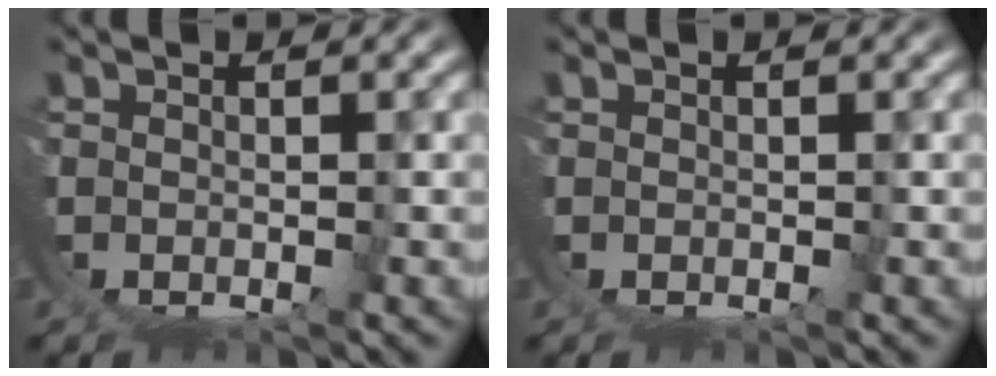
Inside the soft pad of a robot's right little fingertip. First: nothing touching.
{"total": 0.0}